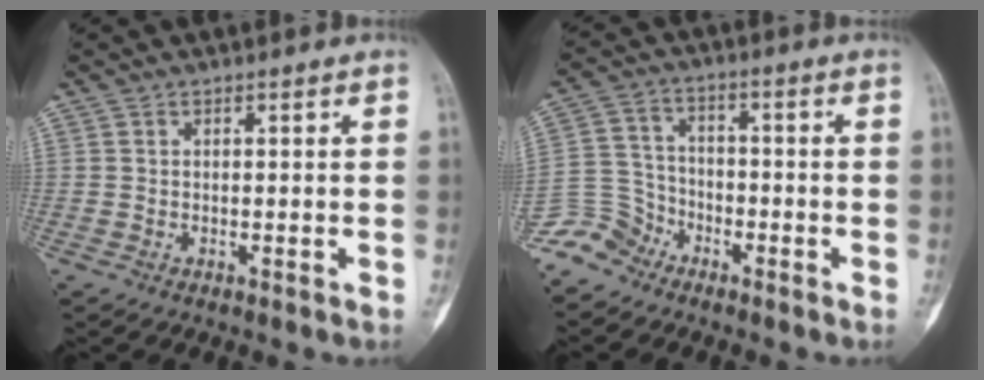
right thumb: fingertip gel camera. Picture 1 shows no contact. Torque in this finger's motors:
{"motor_torque": [0.03, -0.74, -0.25, -0.39, -0.06]}